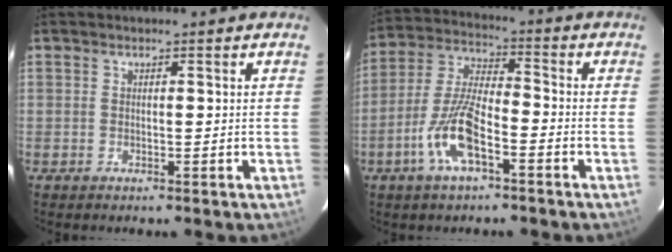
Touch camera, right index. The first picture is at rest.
{"total": 11.4, "force": [-5.4, 3.5, 9.4], "torque": [-0.205, -0.001, -0.106]}